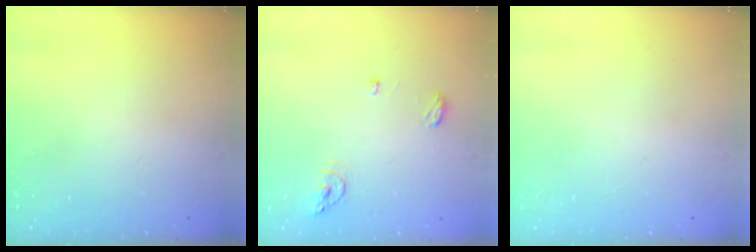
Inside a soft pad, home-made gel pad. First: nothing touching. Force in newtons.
{"total": 10.0, "press": 7.3, "slide": 6.9}
{"total": 0.0}